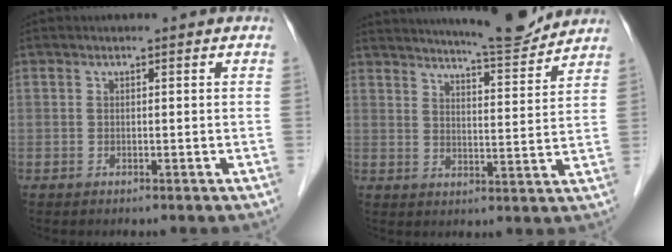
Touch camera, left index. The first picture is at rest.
{"total": 11.0, "force": [10.3, 0.1, 3.7], "torque": [-0.058, -0.011, 0.140]}